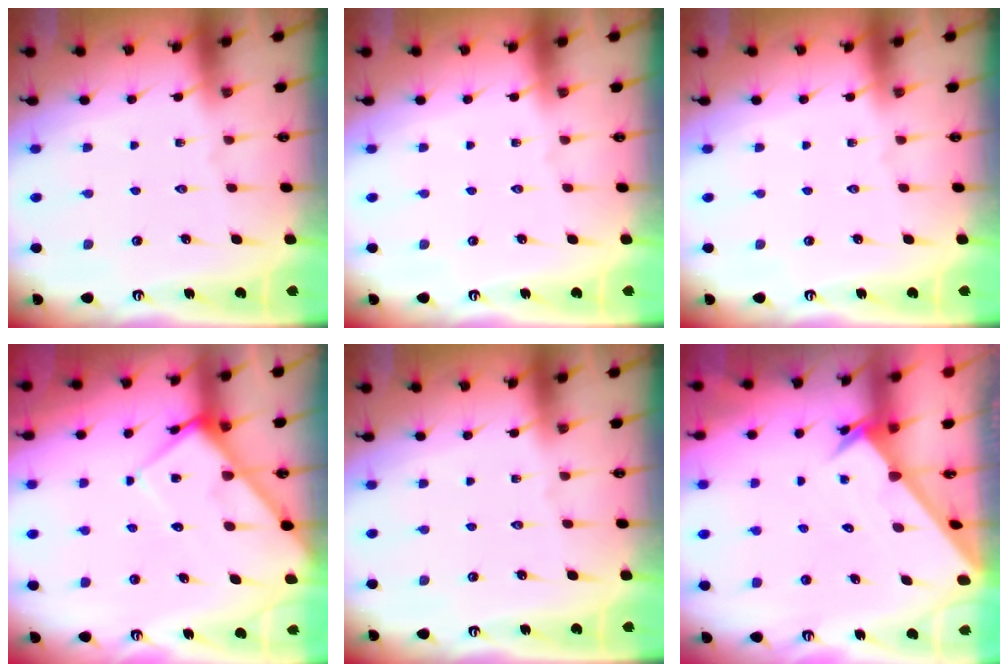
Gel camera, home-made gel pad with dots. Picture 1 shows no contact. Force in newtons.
{"total": 0.0}
{"total": 0.0}
{"total": 7.8, "press": 7.7, "slide": 0.6}
{"total": 0.0}
{"total": 2.7, "press": 2.7, "slide": 0.2}